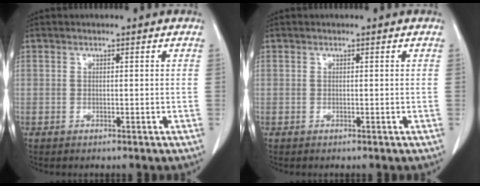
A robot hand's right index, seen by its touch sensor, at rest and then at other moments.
{"total": 0.0}